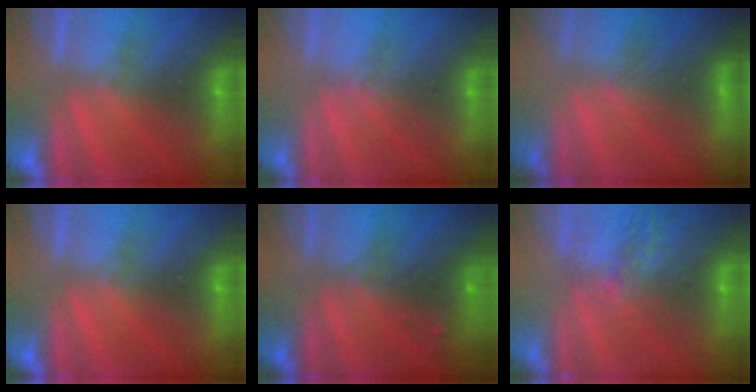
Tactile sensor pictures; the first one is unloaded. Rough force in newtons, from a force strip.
{"total": 1.4}
{"total": 3.0}
{"total": 0.0}
{"total": 7.6}
{"total": 7.1}